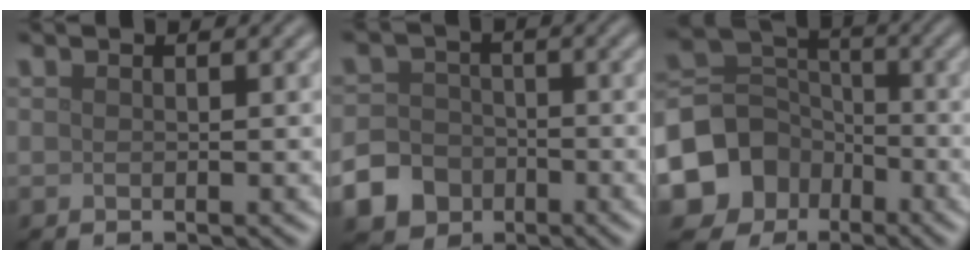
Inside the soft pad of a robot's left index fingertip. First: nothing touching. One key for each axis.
{"total": 8.5, "fx": -4.6, "fy": 6.8, "fz": 1.9, "tx": -0.034, "ty": -0.035, "tz": -0.100}
{"total": 7.5, "fx": -3.4, "fy": 6.1, "fz": 2.6, "tx": -0.047, "ty": -0.001, "tz": -0.074}